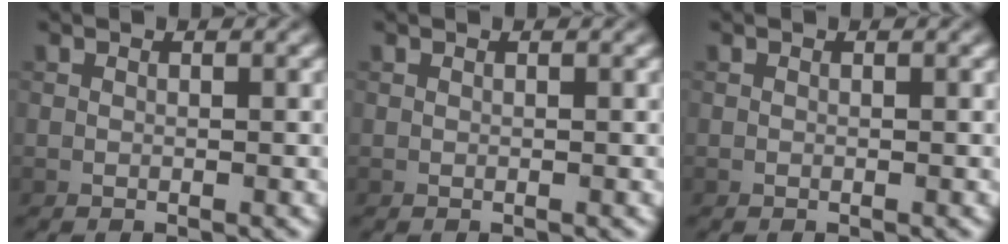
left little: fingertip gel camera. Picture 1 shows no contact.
{"total": 0.0}
{"total": 0.0}